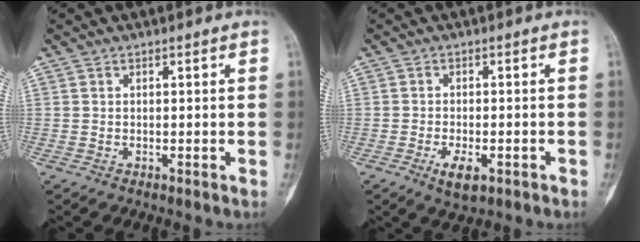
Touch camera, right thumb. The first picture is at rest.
{"total": 1.3, "force": [-0.5, 0.6, 1.0], "torque": [-0.015, 0.004, -0.002]}